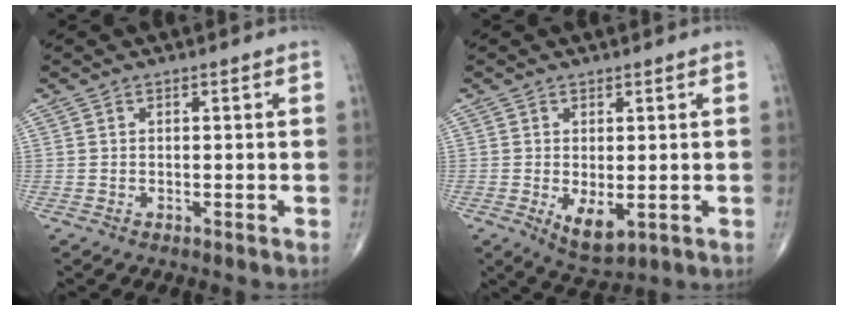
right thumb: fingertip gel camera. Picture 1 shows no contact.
{"total": 5.4, "force": [-1.0, 2.6, 4.6], "torque": [-0.072, -0.016, -0.005]}